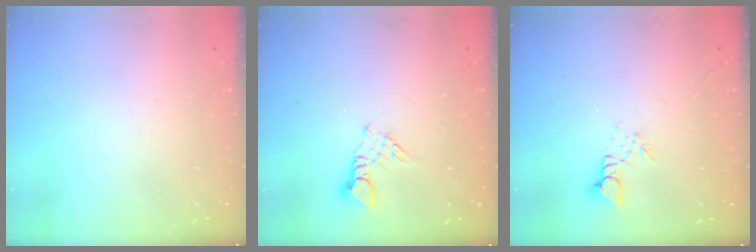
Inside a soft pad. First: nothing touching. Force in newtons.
{"total": 3.3, "press": 3.2, "slide": 0.3}
{"total": 2.7, "press": 2.7, "slide": 0.3}